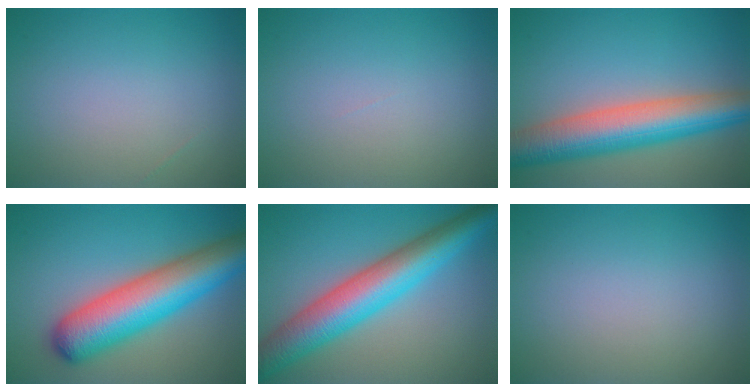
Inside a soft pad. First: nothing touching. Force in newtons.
{"total": 0.0}
{"total": 9.3, "press": 9.3, "slide": 0.4}
{"total": 10.1, "press": 10.1, "slide": 0.3}
{"total": 9.2, "press": 9.2, "slide": 0.2}
{"total": 0.0}